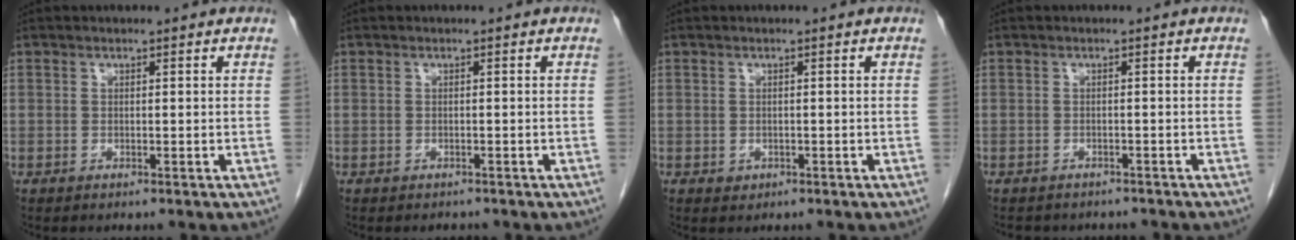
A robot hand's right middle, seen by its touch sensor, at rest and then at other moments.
{"total": 1.0, "force": [-0.9, 0.5, 0.0], "torque": [-0.007, 0.000, -0.012]}
{"total": 0.9, "force": [-0.3, 0.8, 0.3], "torque": [-0.006, 0.002, 0.002]}
{"total": 6.4, "force": [-5.7, 2.5, 1.6], "torque": [-0.023, 0.004, -0.063]}